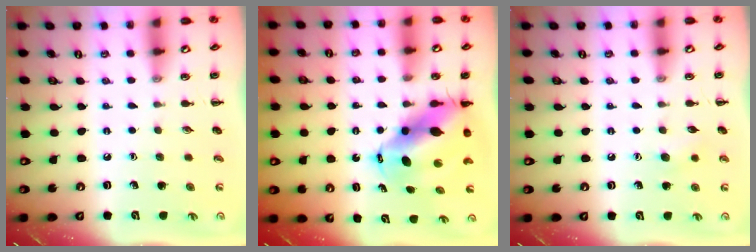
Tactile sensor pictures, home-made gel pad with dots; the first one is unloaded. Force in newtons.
{"total": 11.9, "press": 11.5, "slide": 3.2}
{"total": 5.7, "press": 5.5, "slide": 1.3}